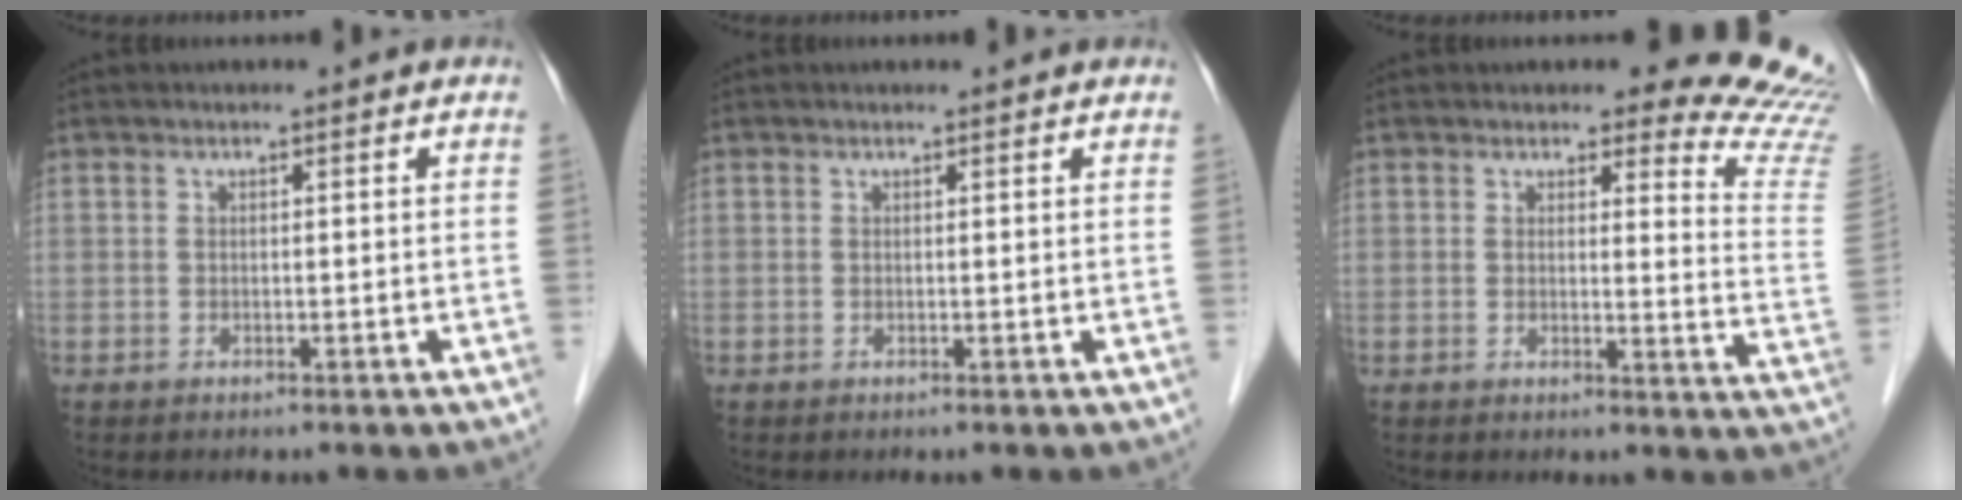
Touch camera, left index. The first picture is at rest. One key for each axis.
{"total": 1.3, "fx": 1.3, "fy": 0.2, "fz": 0.2, "tx": -0.013, "ty": 0.008, "tz": 0.012}
{"total": 11.4, "fx": 11.2, "fy": 1.4, "fz": 1.8, "tx": 0.011, "ty": -0.121, "tz": 0.081}